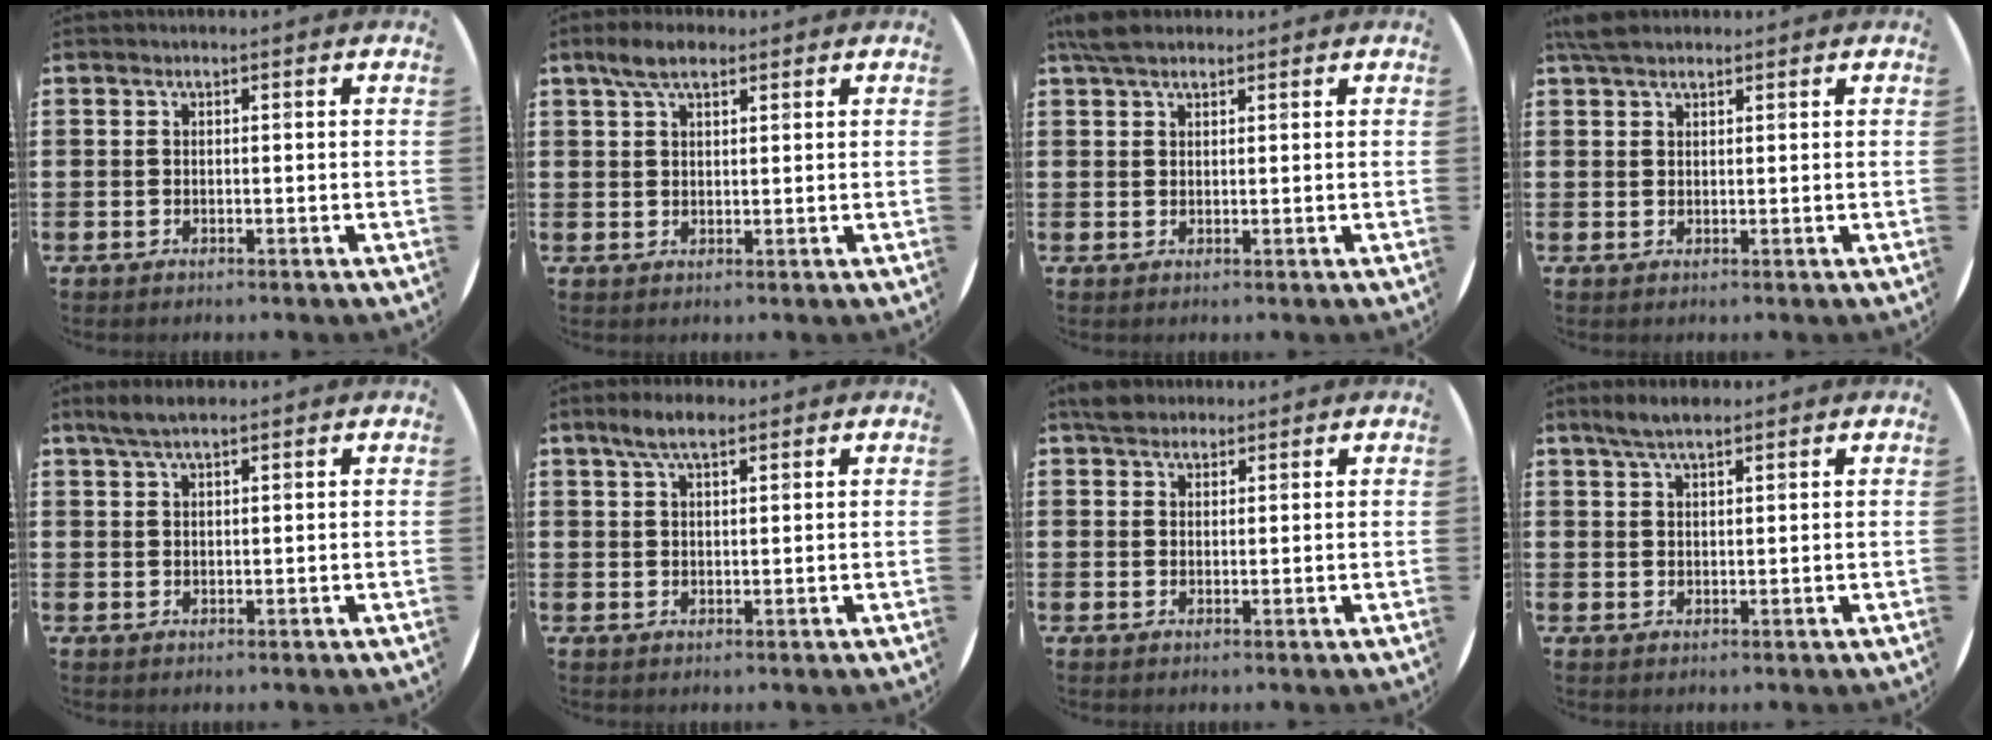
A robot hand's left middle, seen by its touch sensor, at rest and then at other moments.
{"total": 4.5, "force": [3.2, 2.0, 2.5], "torque": [-0.045, 0.006, 0.056]}
{"total": 3.1, "force": [2.5, 1.2, 1.5], "torque": [-0.034, 0.009, 0.046]}
{"total": 2.7, "force": [2.3, 1.0, 1.2], "torque": [-0.027, 0.008, 0.043]}
{"total": 2.8, "force": [2.2, 0.6, 1.7], "torque": [-0.035, 0.006, 0.040]}
{"total": 4.4, "force": [3.2, 1.5, 2.6], "torque": [-0.048, 0.006, 0.055]}
{"total": 2.5, "force": [2.2, 1.1, 0.3], "torque": [-0.002, 0.006, 0.042]}
{"total": 3.4, "force": [2.8, 0.8, 1.7], "torque": [-0.030, 0.000, 0.048]}